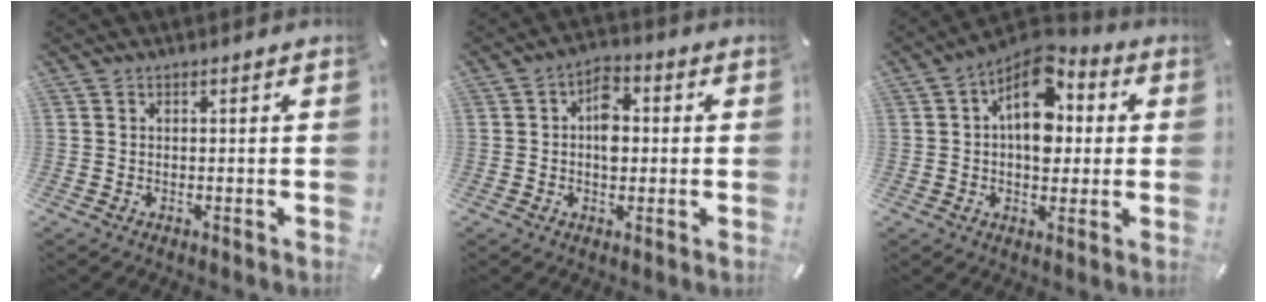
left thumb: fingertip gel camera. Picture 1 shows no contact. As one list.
[{"total": 6.3, "force": [0.0, 4.1, 4.8], "torque": [-0.057, 0.002, -0.005]}, {"total": 13.3, "force": [3.3, 9.0, 9.2], "torque": [-0.138, -0.027, 0.055]}]